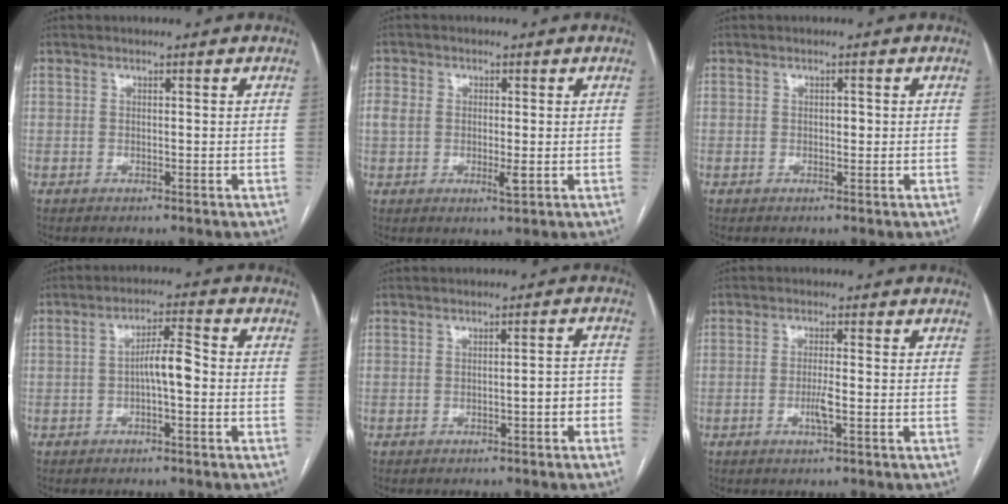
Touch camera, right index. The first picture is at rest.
{"total": 4.5, "force": [-0.3, 2.3, 3.9], "torque": [-0.075, 0.001, -0.002]}
{"total": 0.9, "force": [0.0, 0.6, 0.7], "torque": [-0.008, 0.001, -0.001]}
{"total": 5.0, "force": [-0.8, 1.0, 4.8], "torque": [-0.081, 0.015, -0.014]}
{"total": 3.1, "force": [-1.5, 0.6, 2.6], "torque": [-0.030, 0.014, -0.020]}
{"total": 2.8, "force": [-1.0, 0.1, 2.7], "torque": [-0.054, -0.003, -0.018]}